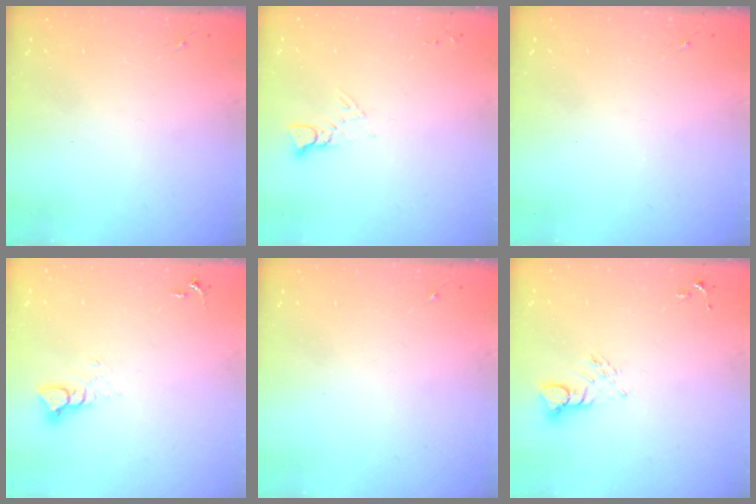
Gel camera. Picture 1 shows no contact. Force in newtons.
{"total": 4.1, "press": 4.1, "slide": 0.4}
{"total": 0.0}
{"total": 3.3, "press": 3.3, "slide": 0.3}
{"total": 0.0}
{"total": 3.8, "press": 3.8, "slide": 0.3}